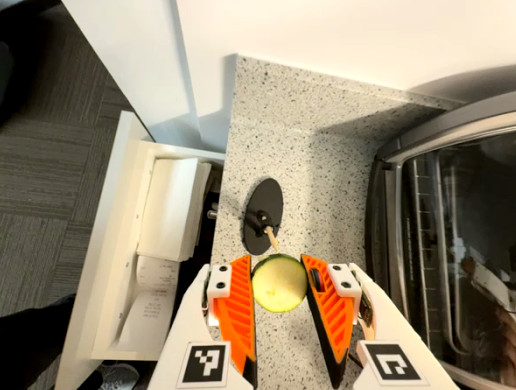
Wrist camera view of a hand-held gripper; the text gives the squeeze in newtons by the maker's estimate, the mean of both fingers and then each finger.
{"total": 10.0, "left": 10.0, "right": 9.9}